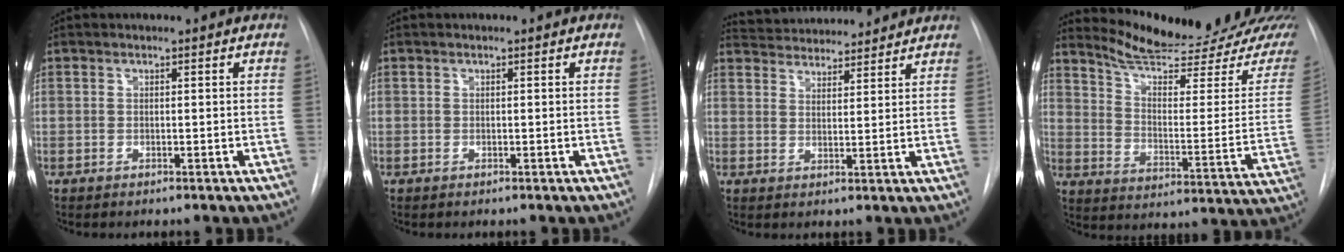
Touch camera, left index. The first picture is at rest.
{"total": 0.0}
{"total": 11.6, "force": [11.1, 2.5, 2.6], "torque": [-0.037, 0.021, 0.160]}
{"total": 23.0, "force": [21.2, 1.5, 8.9], "torque": [-0.127, -0.104, 0.275]}